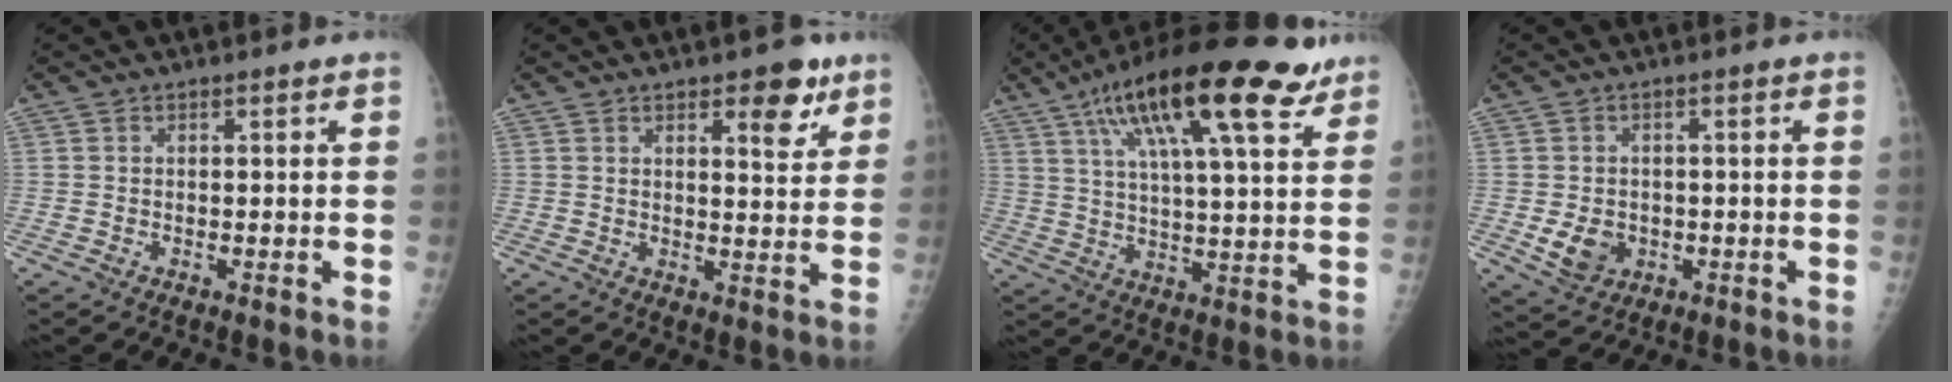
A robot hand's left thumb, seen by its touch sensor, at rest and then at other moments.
{"total": 7.0, "force": [4.1, 2.8, 4.9], "torque": [-0.040, -0.022, 0.050]}
{"total": 22.9, "force": [13.0, 5.9, 17.8], "torque": [-0.280, -0.016, 0.207]}
{"total": 5.4, "force": [-1.3, 4.4, 2.8], "torque": [-0.033, 0.003, -0.011]}